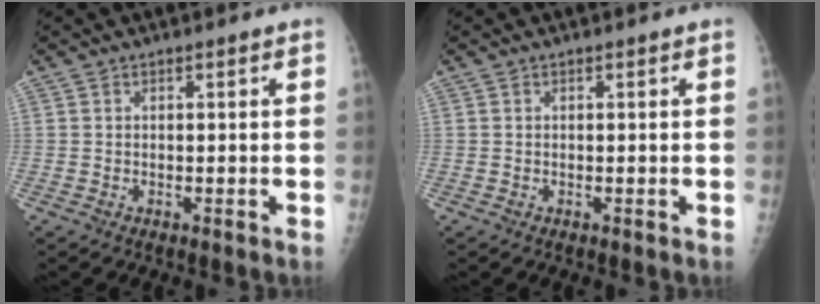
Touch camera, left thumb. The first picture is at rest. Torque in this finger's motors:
{"motor_torque": [-0.07, 0.02, -0.07, -0.03, 0.00]}